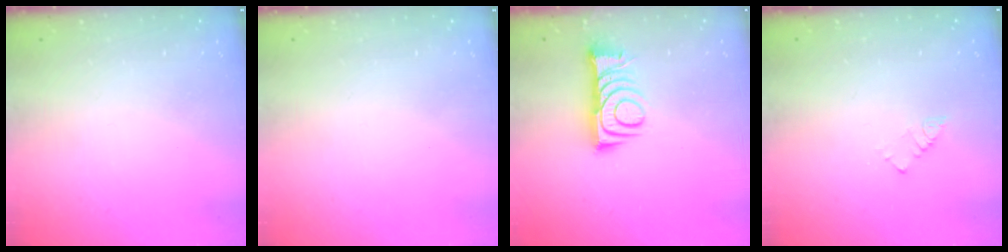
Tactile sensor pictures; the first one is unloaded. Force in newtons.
{"total": 1.7, "press": 1.6, "slide": 0.1}
{"total": 9.2, "press": 9.2, "slide": 0.3}
{"total": 2.3, "press": 2.3, "slide": 0.4}